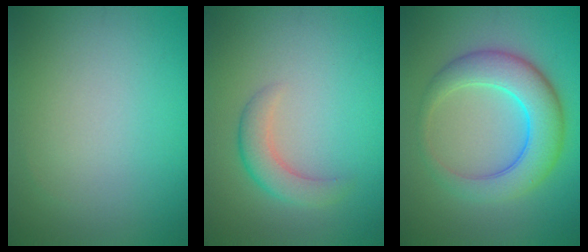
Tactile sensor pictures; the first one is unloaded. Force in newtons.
{"total": 2.8, "press": 2.8, "slide": 0.2}
{"total": 6.4, "press": 6.4, "slide": 0.1}